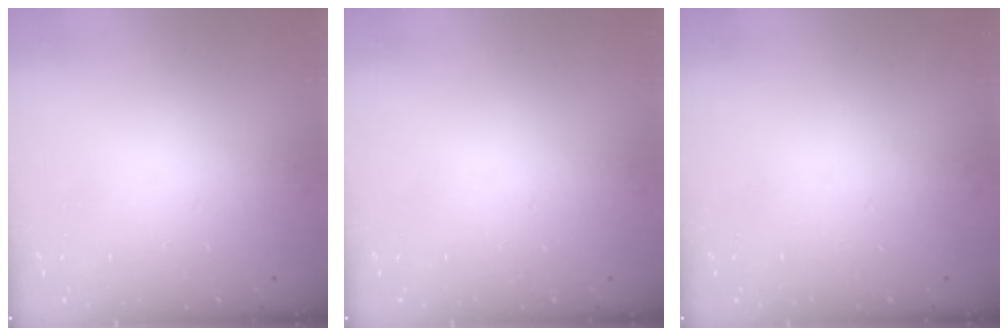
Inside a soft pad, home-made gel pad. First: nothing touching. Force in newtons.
{"total": 0.0}
{"total": 0.0}